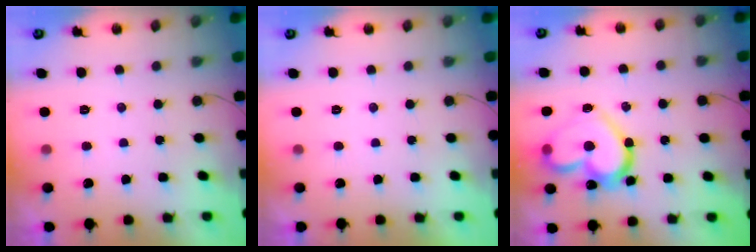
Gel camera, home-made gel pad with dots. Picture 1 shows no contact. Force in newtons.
{"total": 1.7, "press": 1.7, "slide": 0.0}
{"total": 17.6, "press": 17.5, "slide": 1.1}